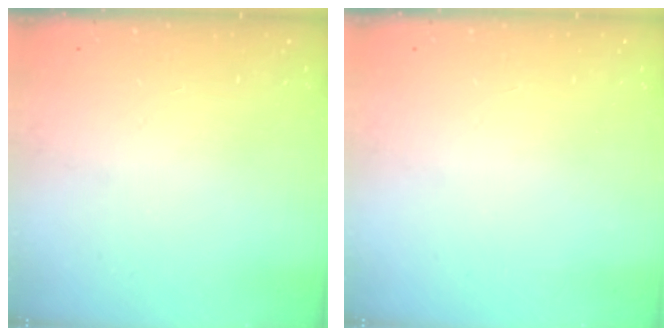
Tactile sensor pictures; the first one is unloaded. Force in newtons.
{"total": 0.0}